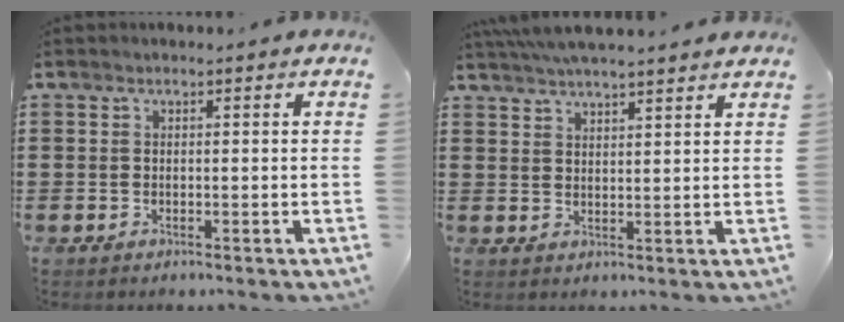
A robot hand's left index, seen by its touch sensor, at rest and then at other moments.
{"total": 4.3, "force": [4.1, 0.0, 1.4], "torque": [-0.038, -0.008, 0.077]}